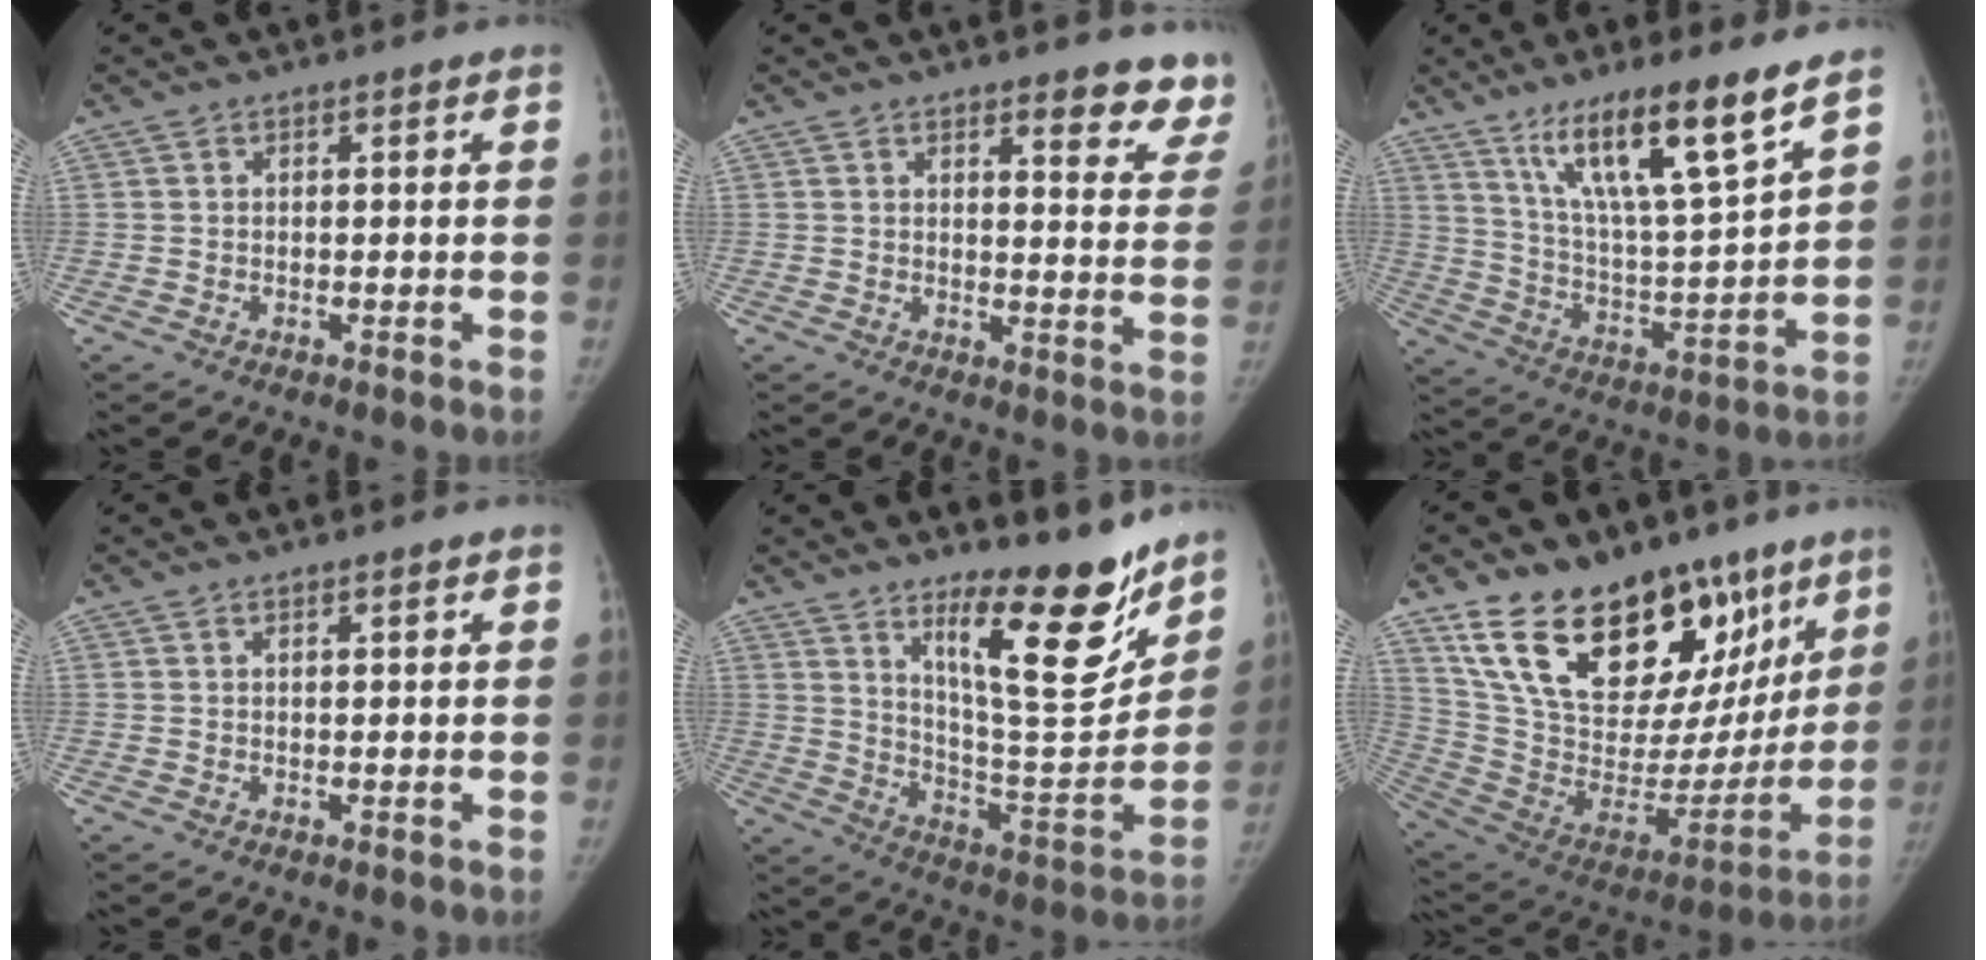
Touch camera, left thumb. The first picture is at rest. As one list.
[{"total": 10.7, "force": [9.1, 3.0, 4.7], "torque": [-0.008, -0.054, 0.085]}, {"total": 17.3, "force": [11.4, 2.0, 12.8], "torque": [-0.208, -0.066, 0.208]}, {"total": 1.0, "force": [0.6, 0.2, 0.8], "torque": [-0.012, -0.001, 0.010]}, {"total": 18.9, "force": [13.1, 4.7, 12.8], "torque": [-0.146, -0.109, 0.218]}, {"total": 32.5, "force": [19.5, 17.3, 19.4], "torque": [-0.267, -0.049, 0.332]}]